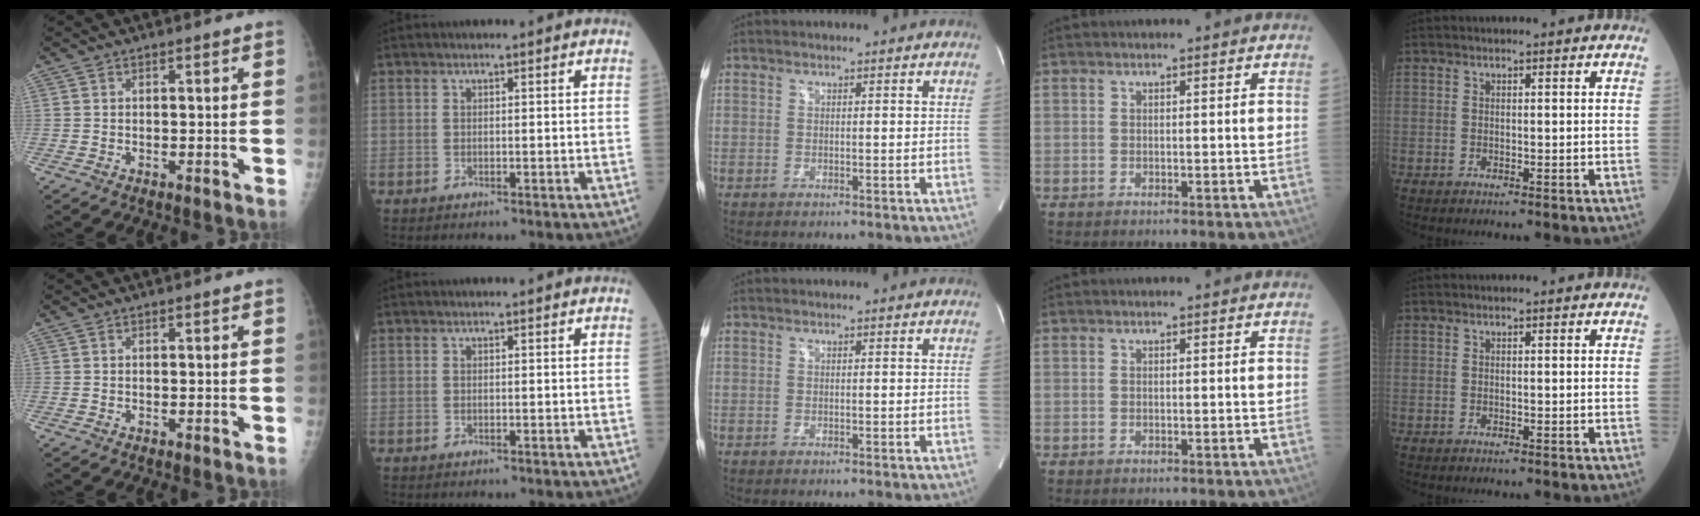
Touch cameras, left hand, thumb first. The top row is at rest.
{}